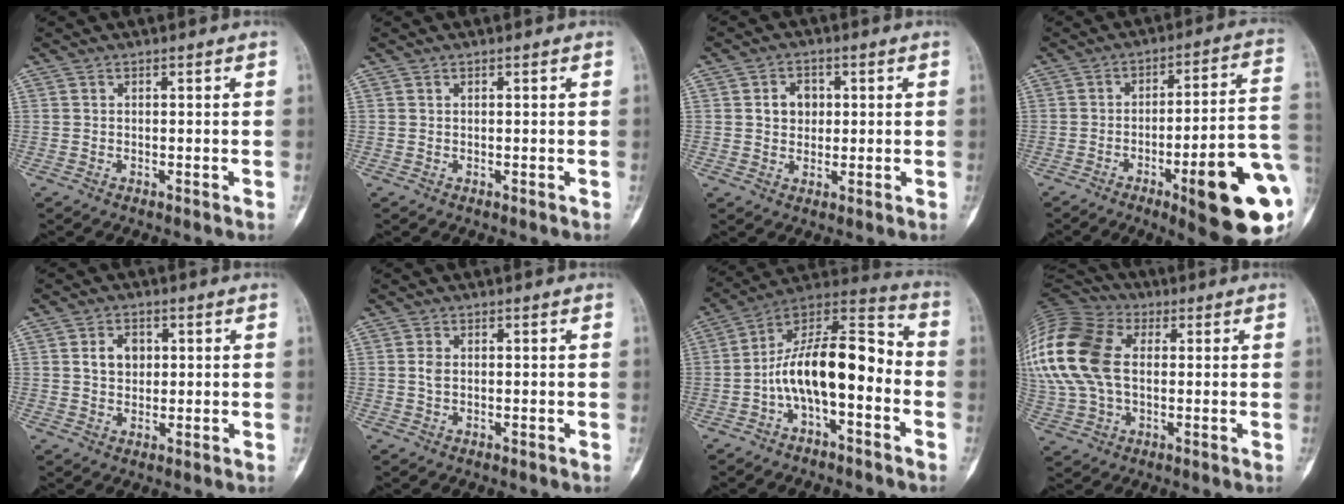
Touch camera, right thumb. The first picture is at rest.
{"total": 0.0}
{"total": 4.7, "force": [0.9, 3.8, 2.7], "torque": [-0.021, 0.003, 0.012]}
{"total": 15.5, "force": [-5.5, 2.7, 14.2], "torque": [-0.144, 0.023, -0.063]}
{"total": 4.9, "force": [1.1, 3.6, 3.1], "torque": [-0.034, -0.001, 0.019]}
{"total": 1.9, "force": [0.2, 1.2, 1.5], "torque": [-0.030, 0.000, 0.004]}
{"total": 16.6, "force": [-3.3, 7.4, 14.5], "torque": [-0.230, 0.070, -0.066]}
{"total": 24.5, "force": [3.6, 16.2, 18.1], "torque": [-0.434, 0.028, 0.068]}